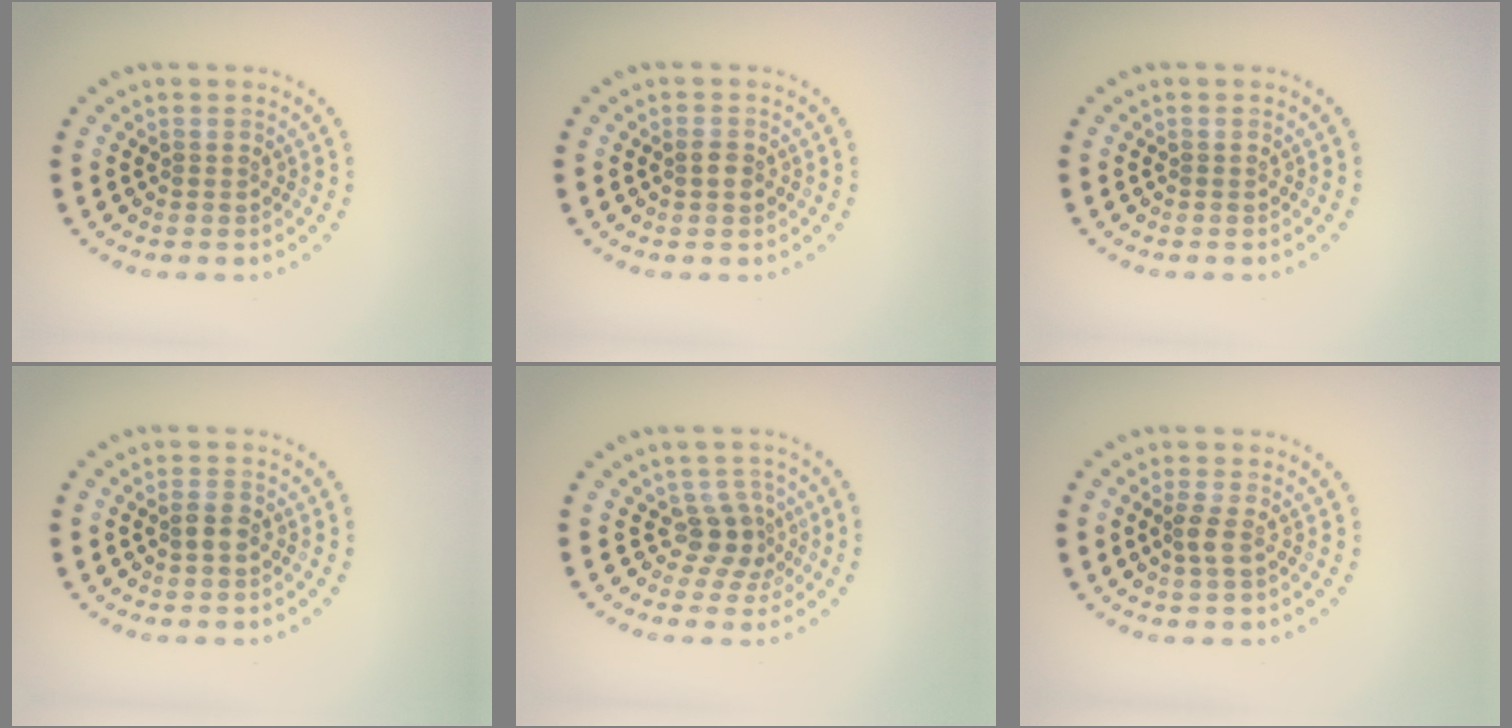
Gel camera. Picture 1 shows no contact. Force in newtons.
{"total": 1.1, "press": 1.1, "slide": 0.1}
{"total": 0.0}
{"total": 1.3, "press": 1.2, "slide": 0.4}
{"total": 2.6, "press": 1.9, "slide": 1.8}
{"total": 1.5, "press": 1.2, "slide": 0.8}